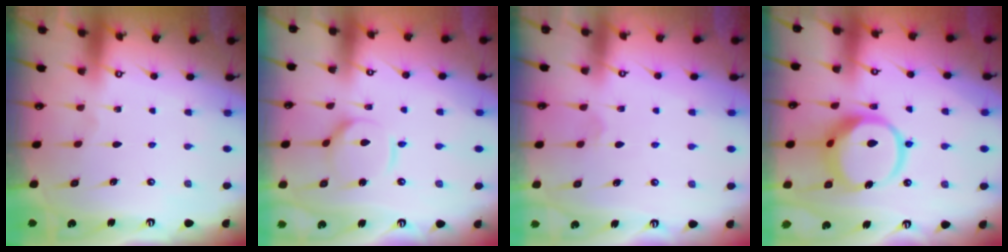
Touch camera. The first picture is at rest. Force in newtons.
{"total": 6.5, "press": 6.5, "slide": 0.6}
{"total": 4.5, "press": 4.5, "slide": 0.5}
{"total": 13.9, "press": 13.9, "slide": 1.6}